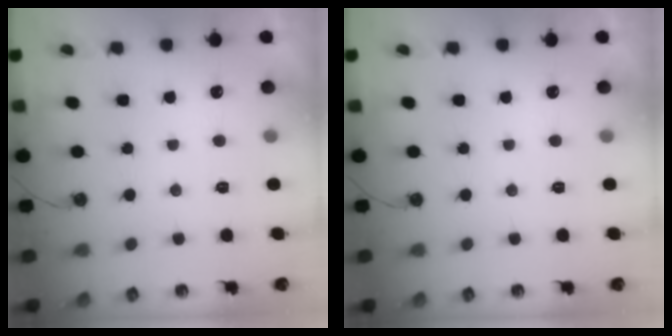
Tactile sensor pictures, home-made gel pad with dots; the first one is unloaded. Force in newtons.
{"total": 0.0}